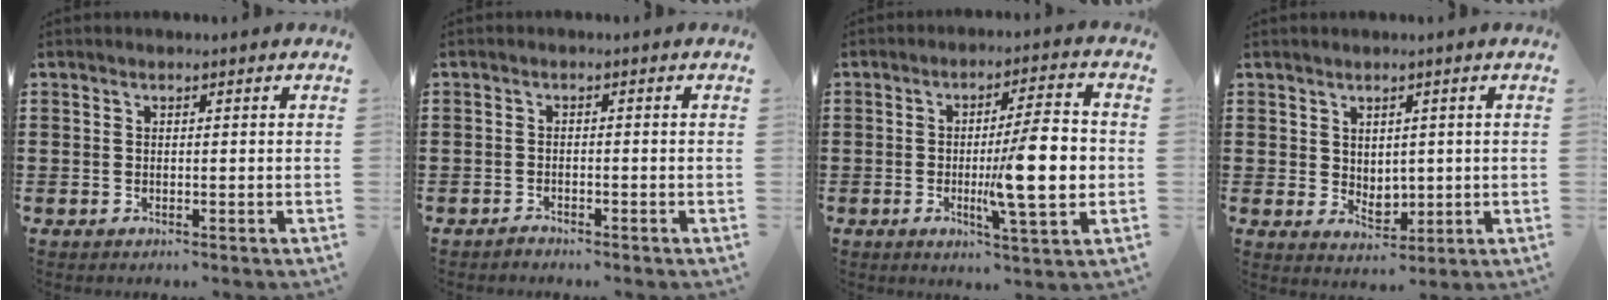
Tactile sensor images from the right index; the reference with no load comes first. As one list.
[{"total": 1.1, "force": [-1.0, 0.2, 0.0], "torque": [-0.004, 0.003, -0.023]}, {"total": 12.0, "force": [-0.9, 2.3, 11.8], "torque": [-0.174, -0.008, -0.017]}, {"total": 3.2, "force": [1.9, 2.4, 1.0], "torque": [-0.012, -0.003, 0.033]}]